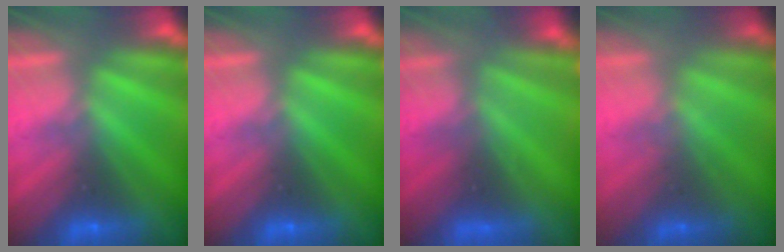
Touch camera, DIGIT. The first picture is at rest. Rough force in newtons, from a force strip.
{"total": 0.0}
{"total": 6.1}
{"total": 1.8}